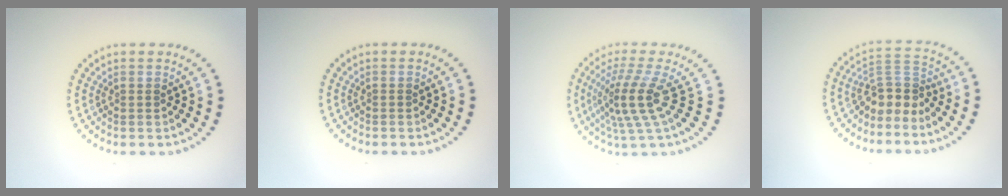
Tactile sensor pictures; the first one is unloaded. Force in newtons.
{"total": 0.0}
{"total": 4.4, "press": 3.0, "slide": 3.2}
{"total": 3.3, "press": 2.4, "slide": 2.3}